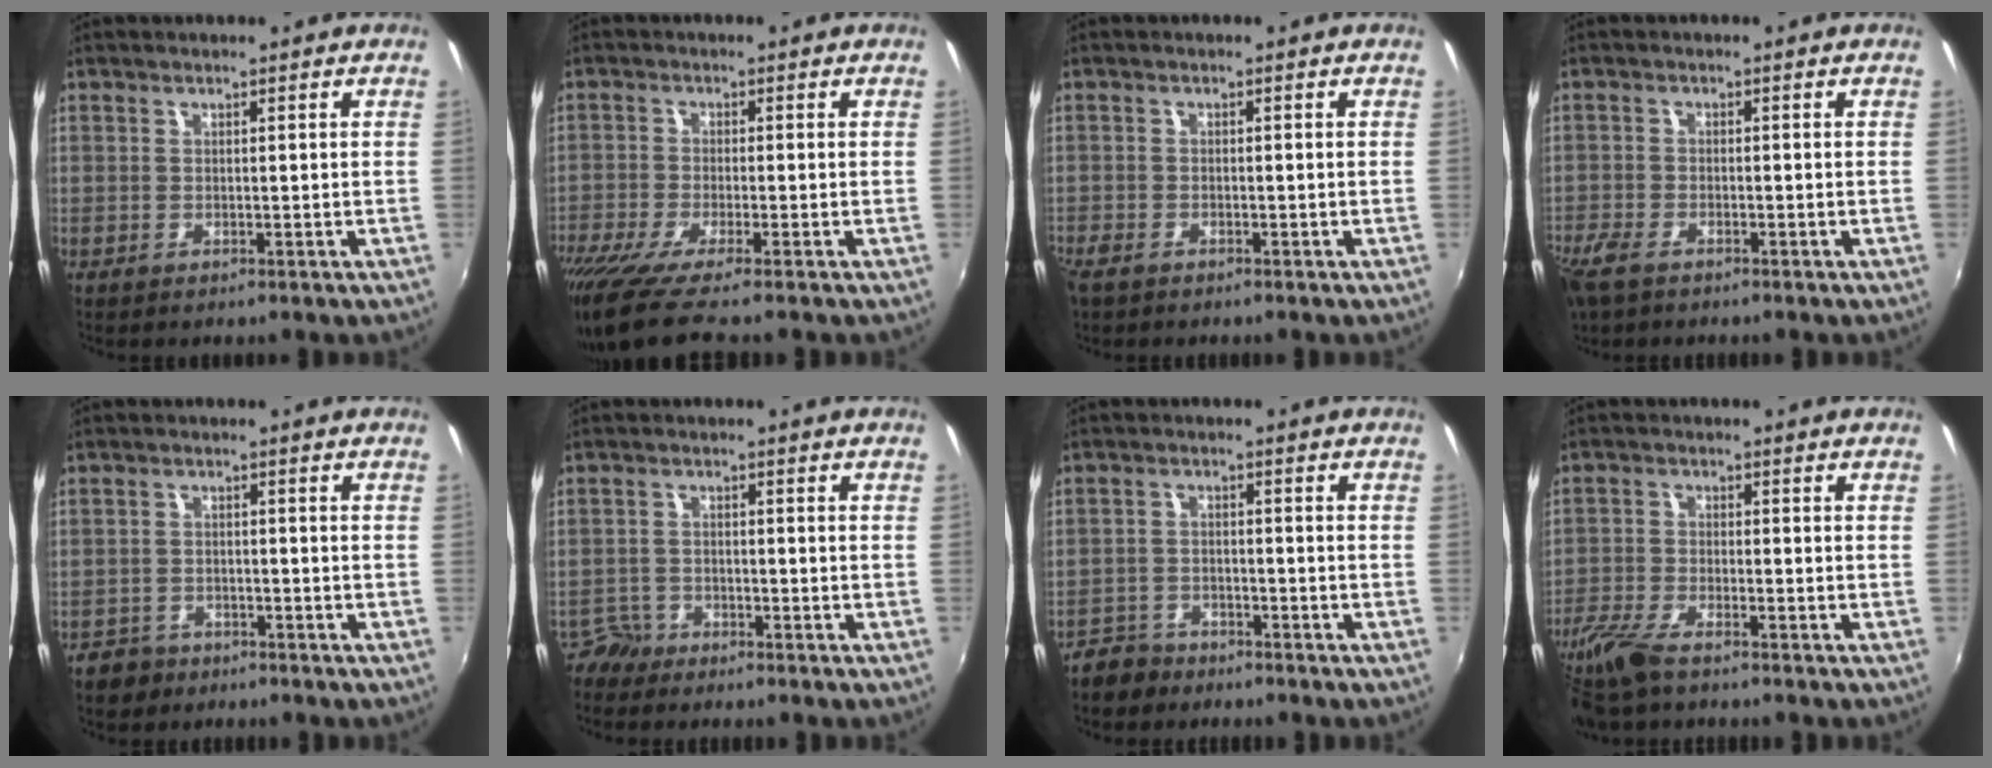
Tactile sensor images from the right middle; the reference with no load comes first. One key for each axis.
{"total": 9.6, "fx": -7.9, "fy": -0.3, "fz": 5.4, "tx": -0.124, "ty": -0.049, "tz": -0.139}
{"total": 2.6, "fx": -2.0, "fy": 1.2, "fz": 1.2, "tx": -0.030, "ty": -0.009, "tz": -0.039}
{"total": 5.7, "fx": -4.0, "fy": 2.4, "fz": 3.2, "tx": -0.089, "ty": -0.016, "tz": -0.082}
{"total": 4.7, "fx": -3.4, "fy": 3.1, "fz": 0.8, "tx": -0.033, "ty": 0.006, "tz": -0.058}
{"total": 3.3, "fx": -2.8, "fy": 1.7, "fz": -0.5, "tx": 0.004, "ty": 0.006, "tz": -0.059}
{"total": 5.6, "fx": -4.5, "fy": 3.2, "fz": 0.9, "tx": -0.039, "ty": 0.007, "tz": -0.082}
{"total": 8.2, "fx": -6.6, "fy": 1.9, "fz": 4.6, "tx": -0.121, "ty": -0.025, "tz": -0.135}